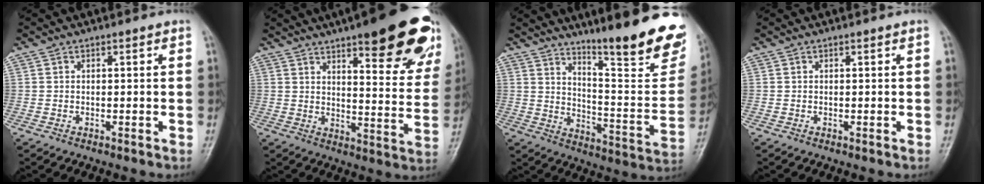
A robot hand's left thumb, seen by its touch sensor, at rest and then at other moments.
{"total": 24.0, "force": [14.7, 6.7, 17.8], "torque": [-0.195, -0.053, 0.186]}
{"total": 24.1, "force": [17.3, 4.3, 16.2], "torque": [-0.198, -0.114, 0.245]}
{"total": 0.0}